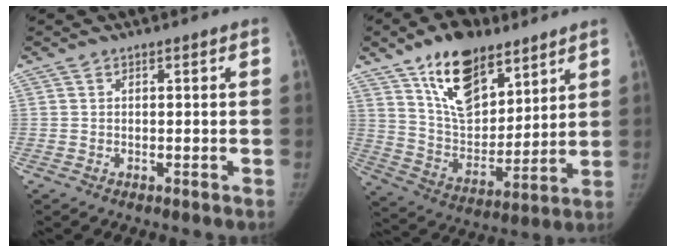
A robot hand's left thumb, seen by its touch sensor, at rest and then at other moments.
{"total": 17.9, "force": [11.1, 9.5, 10.5], "torque": [-0.128, -0.059, 0.201]}